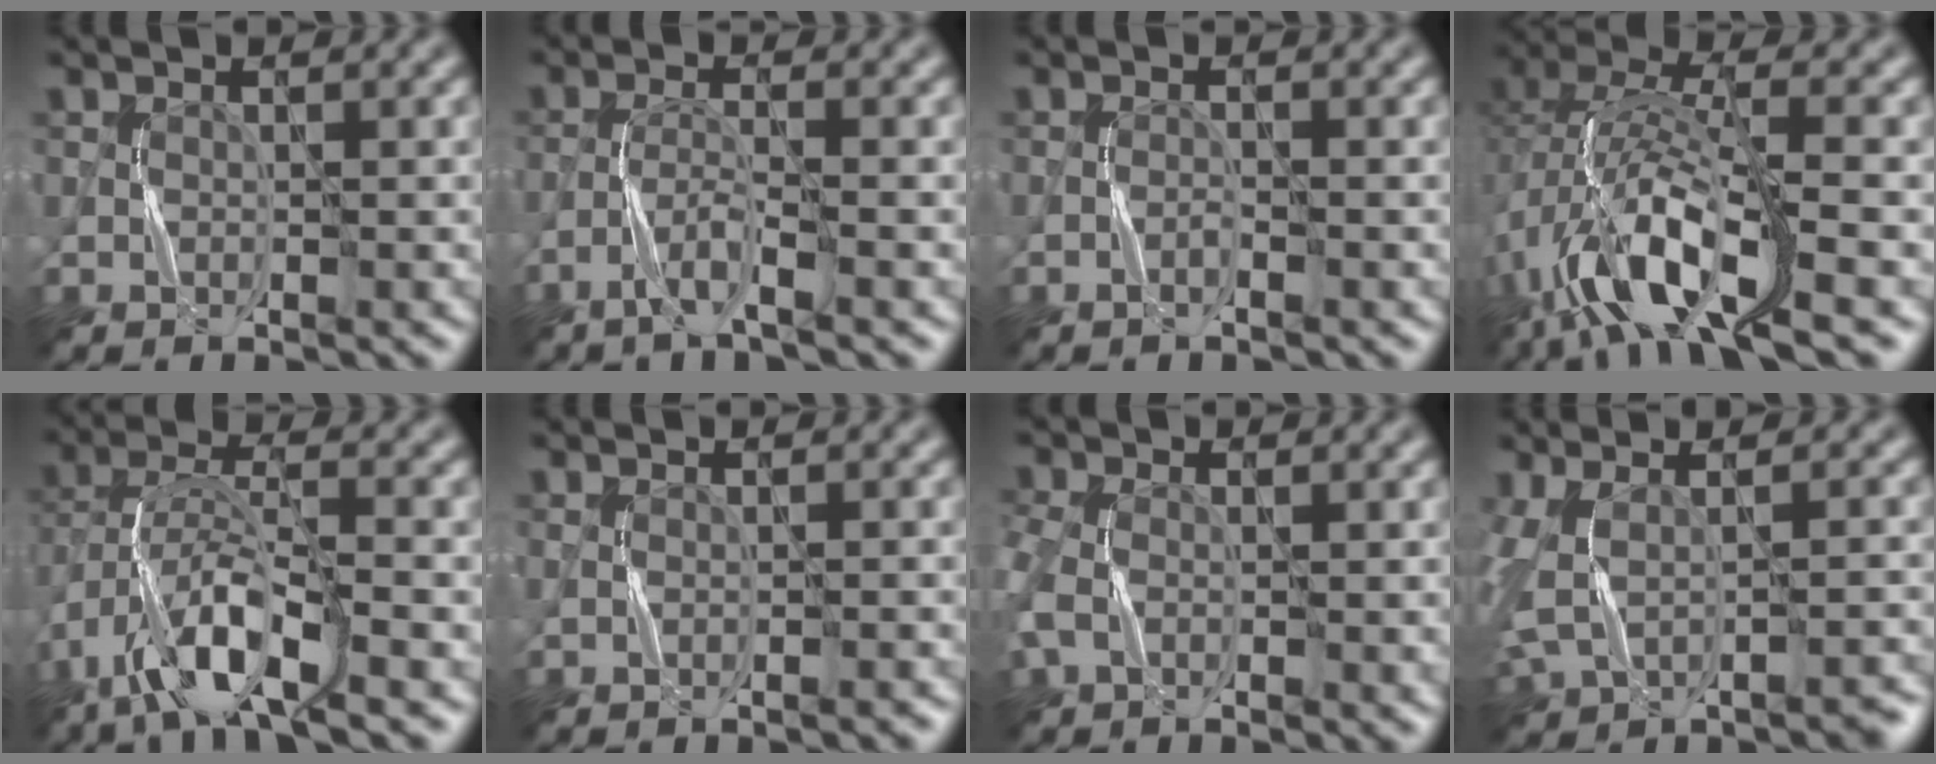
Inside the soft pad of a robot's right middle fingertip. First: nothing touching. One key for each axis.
{"total": 2.6, "fx": -1.8, "fy": 0.1, "fz": 1.9, "tx": -0.036, "ty": 0.008, "tz": -0.042}
{"total": 0.7, "fx": -0.5, "fy": 0.1, "fz": 0.4, "tx": -0.004, "ty": 0.006, "tz": -0.012}
{"total": 11.0, "fx": -5.4, "fy": 4.1, "fz": 8.7, "tx": -0.172, "ty": 0.010, "tz": -0.106}
{"total": 9.0, "fx": -5.2, "fy": 2.7, "fz": 6.8, "tx": -0.129, "ty": 0.007, "tz": -0.101}
{"total": 1.1, "fx": -0.1, "fy": 0.5, "fz": 1.0, "tx": -0.006, "ty": 0.000, "tz": -0.006}
{"total": 4.2, "fx": -0.8, "fy": 2.6, "fz": 3.2, "tx": -0.085, "ty": 0.000, "tz": -0.022}
{"total": 5.5, "fx": -1.1, "fy": 2.6, "fz": 4.8, "tx": -0.096, "ty": -0.013, "tz": -0.016}